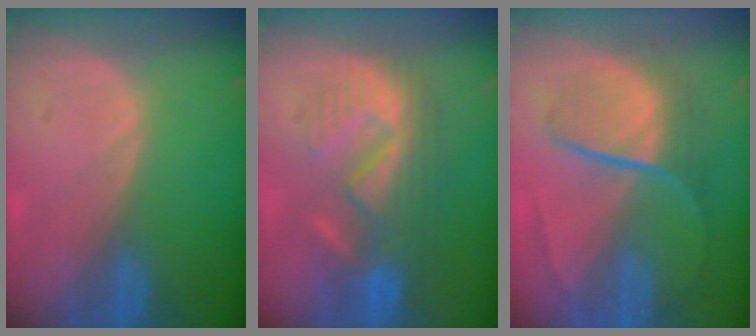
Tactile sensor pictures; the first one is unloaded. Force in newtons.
{"total": 8.7, "press": 8.6, "slide": 1.4}
{"total": 9.0, "press": 7.4, "slide": 5.1}